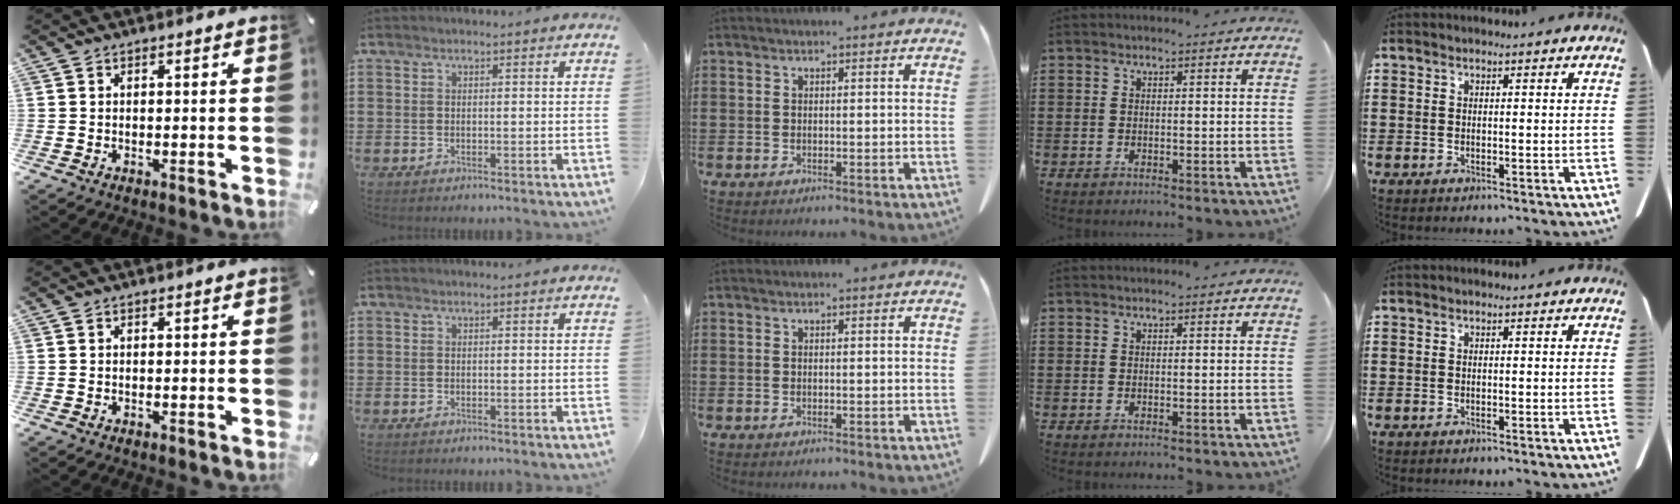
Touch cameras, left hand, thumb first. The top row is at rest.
{}